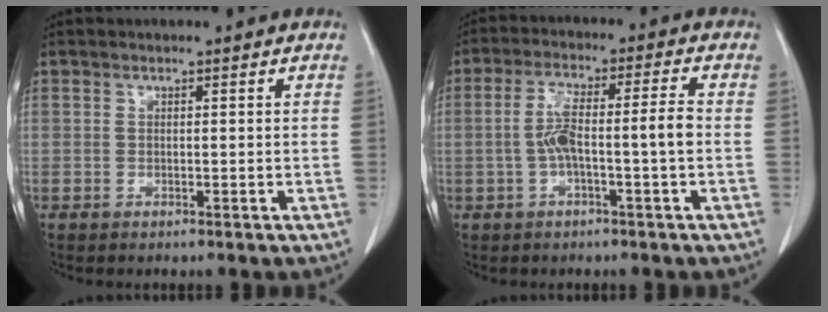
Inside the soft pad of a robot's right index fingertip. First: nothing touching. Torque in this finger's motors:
{"motor_torque": [1.14, -0.05, 0.47, 0.15]}